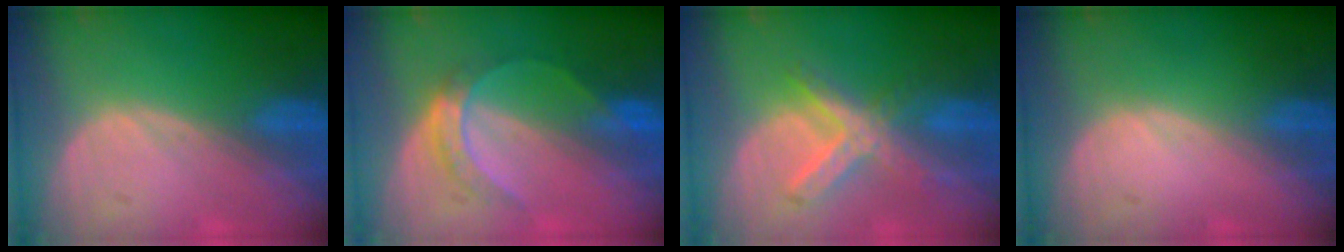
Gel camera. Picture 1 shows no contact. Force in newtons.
{"total": 5.0, "press": 4.8, "slide": 1.5}
{"total": 7.0, "press": 6.2, "slide": 3.3}
{"total": 0.0}